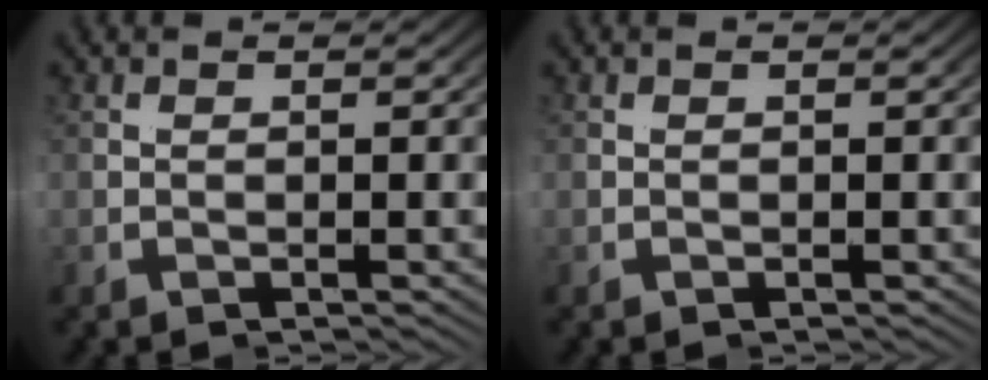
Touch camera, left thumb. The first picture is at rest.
{"total": 0.0}